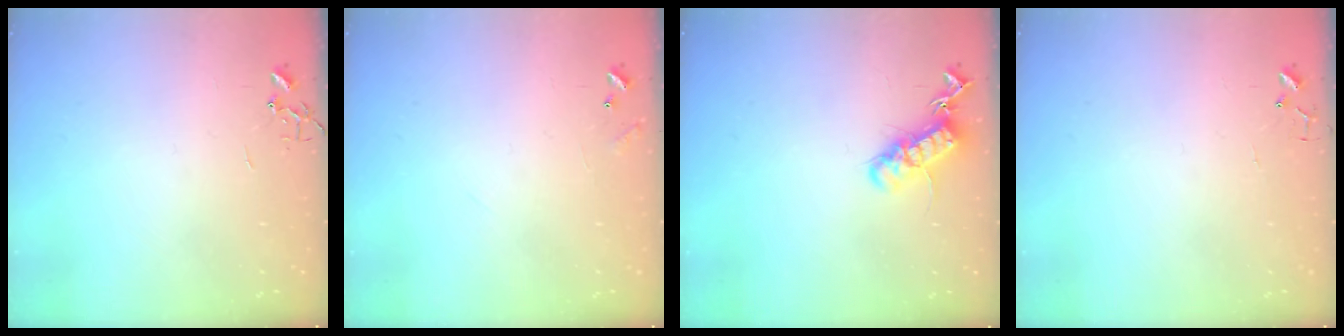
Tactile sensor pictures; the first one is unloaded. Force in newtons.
{"total": 6.9, "press": 6.9, "slide": 0.4}
{"total": 15.5, "press": 15.4, "slide": 1.8}
{"total": 4.9, "press": 4.8, "slide": 0.4}